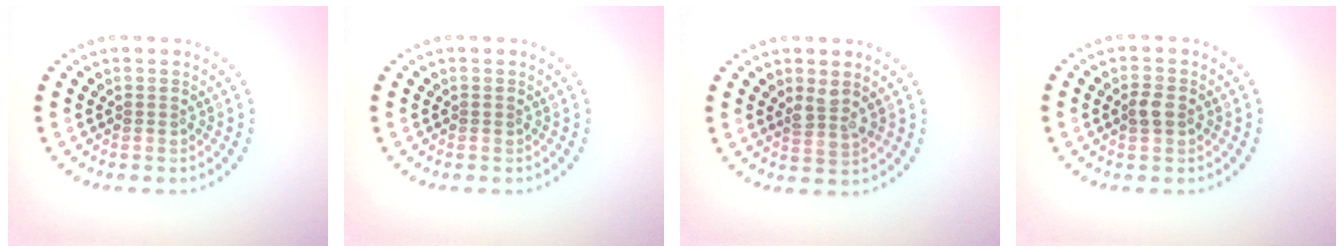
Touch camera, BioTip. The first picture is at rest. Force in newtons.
{"total": 0.0}
{"total": 1.8, "press": 1.6, "slide": 0.8}
{"total": 1.6, "press": 1.6, "slide": 0.1}